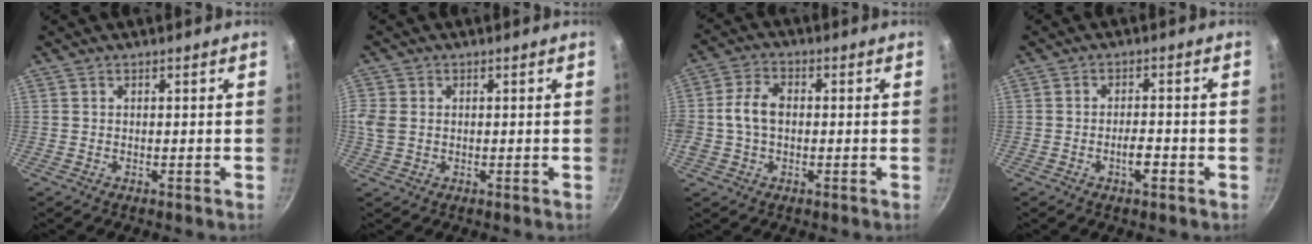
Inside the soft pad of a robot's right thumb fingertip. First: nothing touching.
{"total": 4.4, "force": [0.3, 3.6, 2.7], "torque": [-0.057, 0.003, 0.005]}
{"total": 7.1, "force": [-0.1, 4.8, 5.2], "torque": [-0.098, 0.020, -0.012]}
{"total": 3.7, "force": [-1.7, 1.5, 3.0], "torque": [-0.042, 0.015, -0.027]}